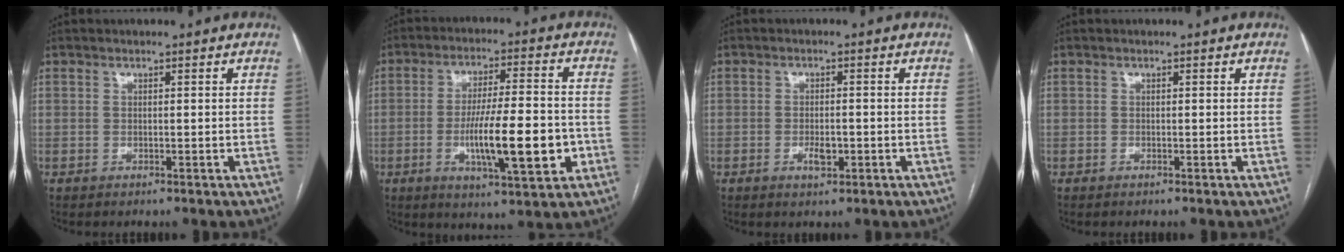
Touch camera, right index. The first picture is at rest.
{"total": 13.3, "force": [-3.3, 2.2, 12.7], "torque": [-0.213, -0.003, -0.050]}
{"total": 2.8, "force": [-1.0, 1.1, 2.4], "torque": [-0.042, 0.001, -0.012]}
{"total": 0.0}